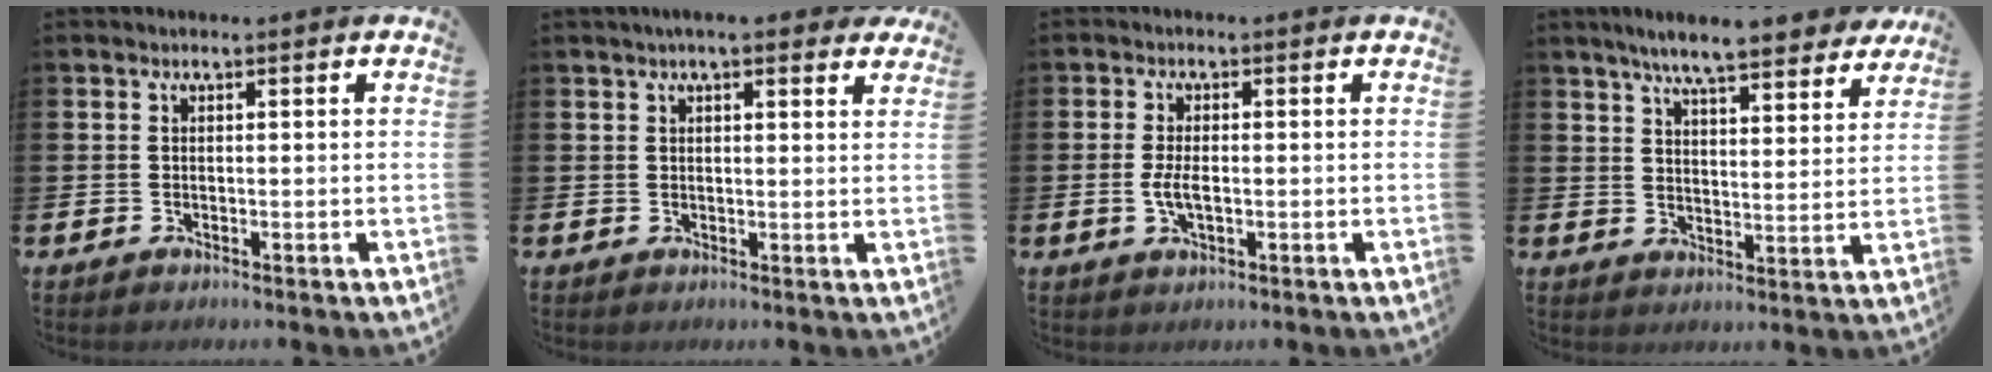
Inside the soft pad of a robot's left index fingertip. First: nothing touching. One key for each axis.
{"total": 3.6, "fx": 3.2, "fy": 0.7, "fz": 1.7, "tx": -0.030, "ty": -0.008, "tz": 0.055}
{"total": 3.1, "fx": -0.3, "fy": 1.4, "fz": 2.7, "tx": -0.048, "ty": 0.003, "tz": -0.007}
{"total": 7.9, "fx": 7.3, "fy": 1.0, "fz": 2.8, "tx": -0.068, "ty": -0.036, "tz": 0.129}